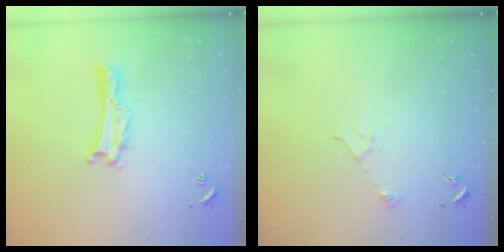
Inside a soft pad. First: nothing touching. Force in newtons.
{"total": 2.9, "press": 2.9, "slide": 0.3}